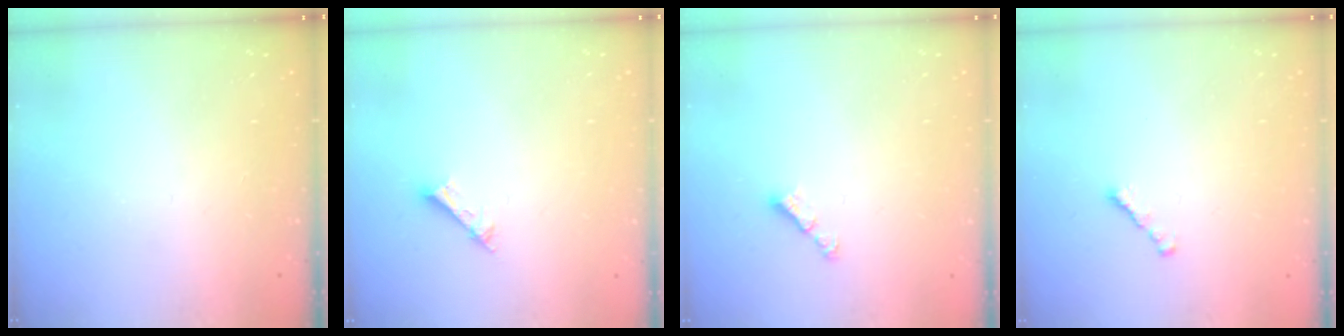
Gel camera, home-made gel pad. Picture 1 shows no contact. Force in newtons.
{"total": 2.2, "press": 2.1, "slide": 0.4}
{"total": 3.1, "press": 3.1, "slide": 0.1}
{"total": 1.3, "press": 1.2, "slide": 0.5}